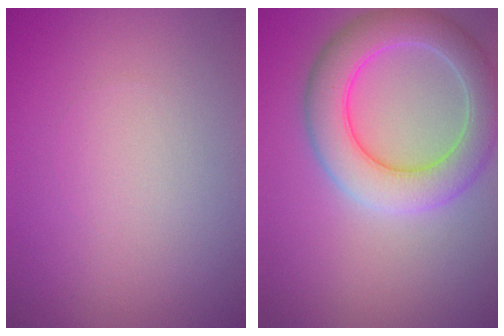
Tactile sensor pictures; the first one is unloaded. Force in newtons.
{"total": 6.8, "press": 6.8, "slide": 0.7}